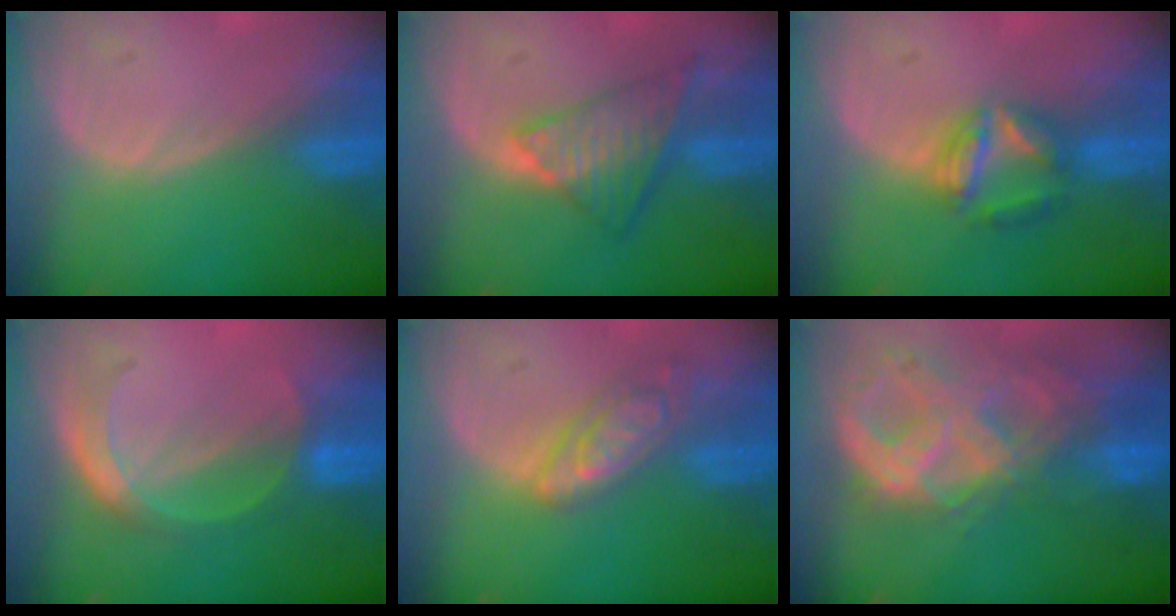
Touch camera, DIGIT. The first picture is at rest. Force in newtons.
{"total": 7.2, "press": 6.5, "slide": 3.2}
{"total": 5.6, "press": 5.6, "slide": 0.6}
{"total": 5.0, "press": 4.7, "slide": 1.8}
{"total": 6.4, "press": 5.7, "slide": 3.0}
{"total": 11.1, "press": 9.4, "slide": 5.9}